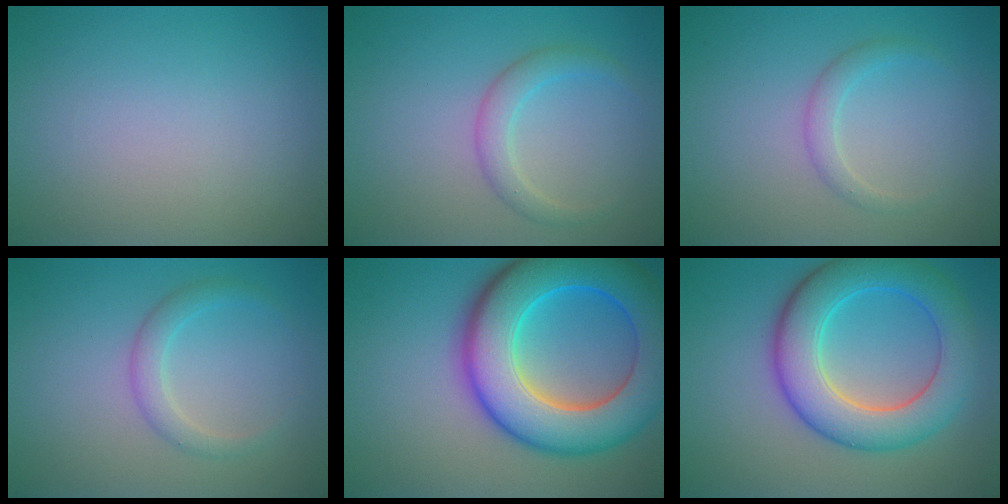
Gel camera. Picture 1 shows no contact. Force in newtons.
{"total": 2.2, "press": 2.2, "slide": 0.1}
{"total": 1.5, "press": 1.5, "slide": 0.0}
{"total": 2.0, "press": 2.0, "slide": 0.1}
{"total": 12.4, "press": 12.4, "slide": 0.3}
{"total": 8.1, "press": 8.1, "slide": 0.2}